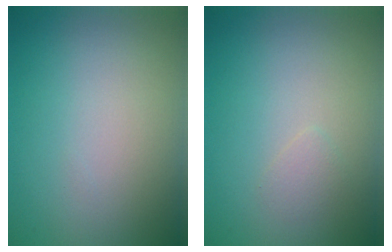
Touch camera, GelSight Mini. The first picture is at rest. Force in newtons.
{"total": 0.8, "press": 0.8, "slide": 0.1}